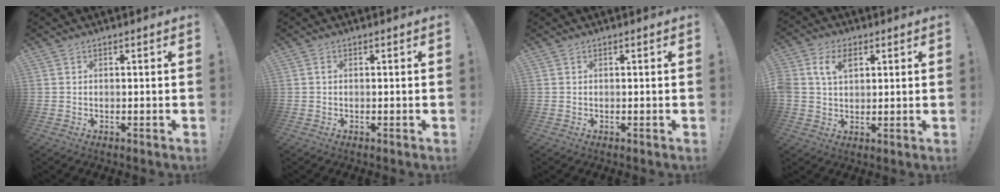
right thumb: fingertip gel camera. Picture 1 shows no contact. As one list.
[{"total": 0.6, "force": [-0.1, 0.4, 0.5], "torque": [-0.013, 0.005, -0.003]}, {"total": 0.0}, {"total": 7.4, "force": [2.7, 5.2, 4.5], "torque": [-0.093, 0.008, 0.051]}]